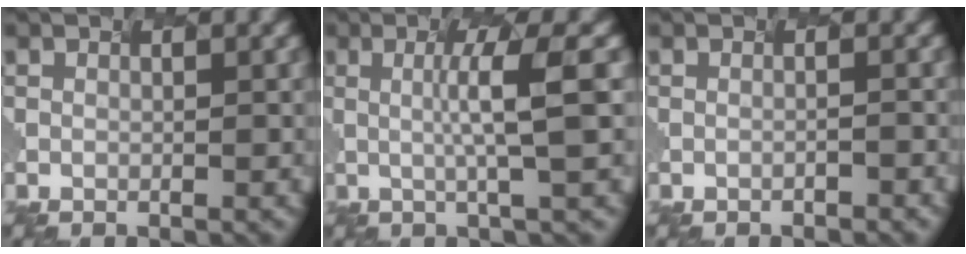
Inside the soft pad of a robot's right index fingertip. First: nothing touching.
{"total": 3.7, "force": [-0.3, -0.2, 3.7], "torque": [-0.073, 0.005, 0.005]}
{"total": 0.9, "force": [-0.7, 0.2, 0.5], "torque": [0.000, 0.003, -0.005]}